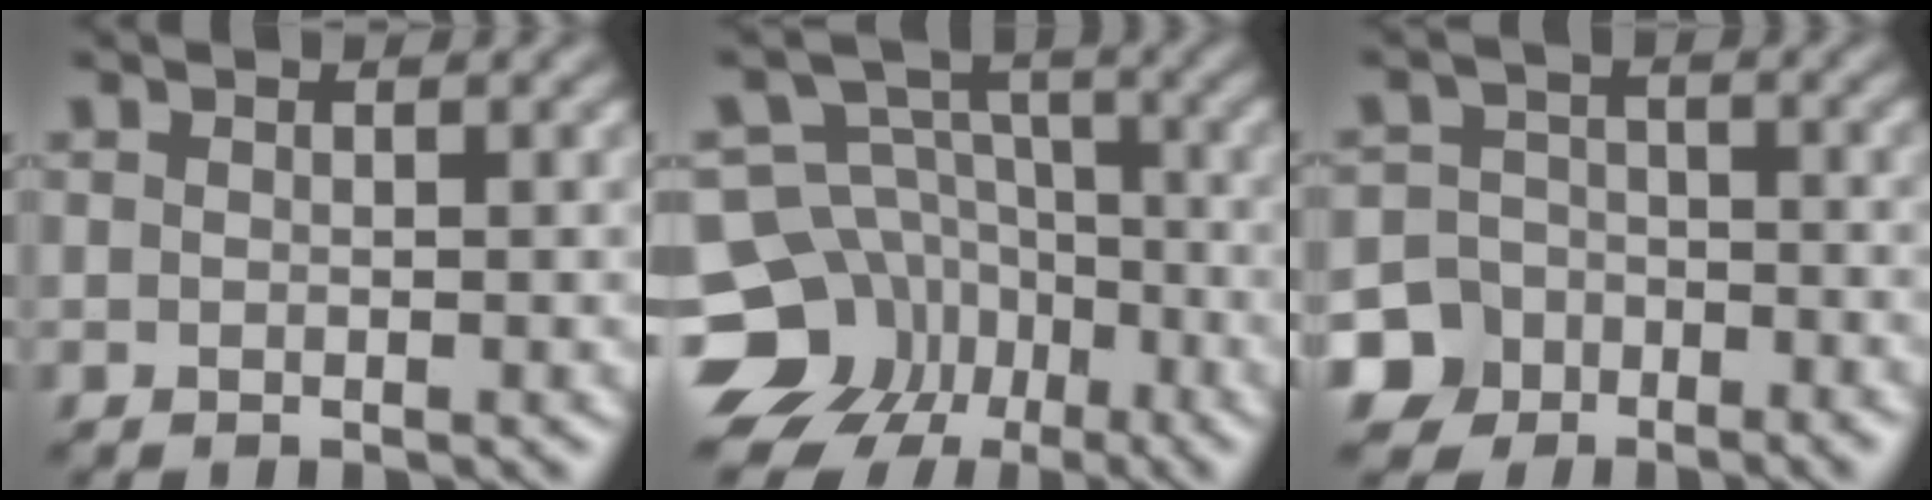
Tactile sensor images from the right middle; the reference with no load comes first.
{"total": 11.1, "force": [-7.1, 8.2, 2.7], "torque": [-0.056, -0.001, -0.126]}
{"total": 6.8, "force": [-4.6, 5.0, 0.8], "torque": [0.003, -0.014, -0.098]}